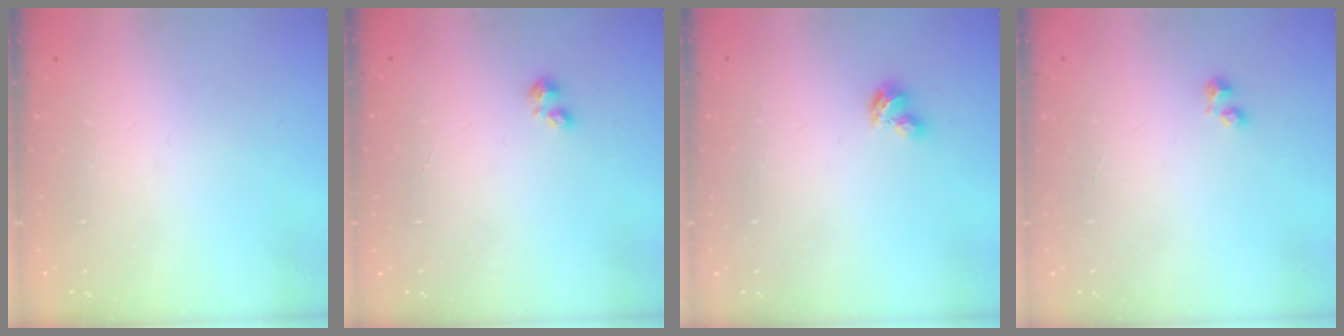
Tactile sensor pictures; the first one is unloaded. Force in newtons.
{"total": 2.2, "press": 2.2, "slide": 0.4}
{"total": 2.9, "press": 2.8, "slide": 0.5}
{"total": 2.4, "press": 2.4, "slide": 0.4}